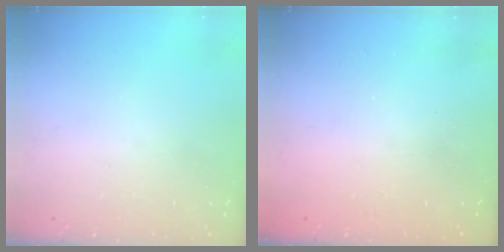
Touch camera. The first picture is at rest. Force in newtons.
{"total": 2.4, "press": 2.2, "slide": 0.8}